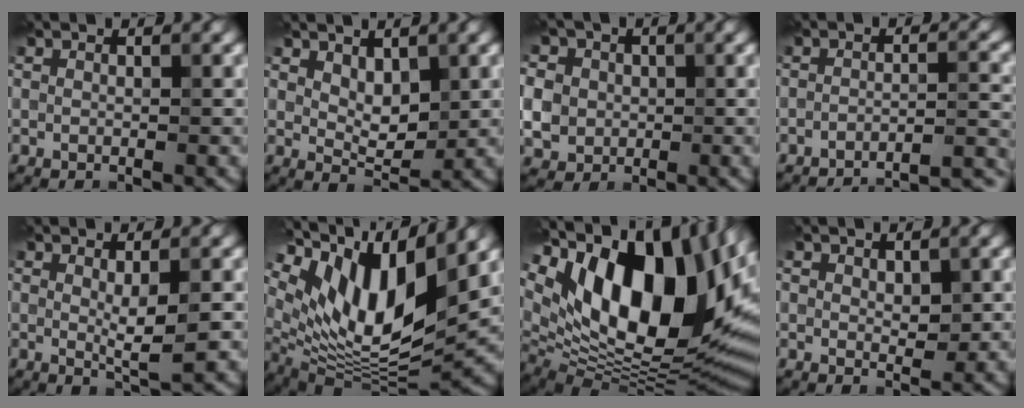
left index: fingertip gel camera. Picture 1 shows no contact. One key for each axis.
{"total": 3.1, "fx": 1.3, "fy": 1.7, "fz": 2.3, "tx": -0.044, "ty": -0.005, "tz": 0.027}
{"total": 6.7, "fx": 0.4, "fy": 6.0, "fz": 2.9, "tx": -0.073, "ty": 0.020, "tz": -0.005}
{"total": 8.2, "fx": -7.8, "fy": 1.4, "fz": 2.3, "tx": -0.016, "ty": 0.024, "tz": -0.097}
{"total": 3.1, "fx": 0.1, "fy": 0.5, "fz": 3.1, "tx": -0.057, "ty": -0.006, "tz": 0.004}
{"total": 14.4, "fx": 6.5, "fy": 5.6, "fz": 11.6, "tx": -0.215, "ty": 0.015, "tz": 0.118}
{"total": 19.2, "fx": 6.5, "fy": 10.0, "fz": 15.0, "tx": -0.264, "ty": 0.024, "tz": 0.113}
{"total": 1.9, "fx": 0.6, "fy": 1.1, "fz": 1.4, "tx": -0.022, "ty": -0.004, "tz": 0.013}